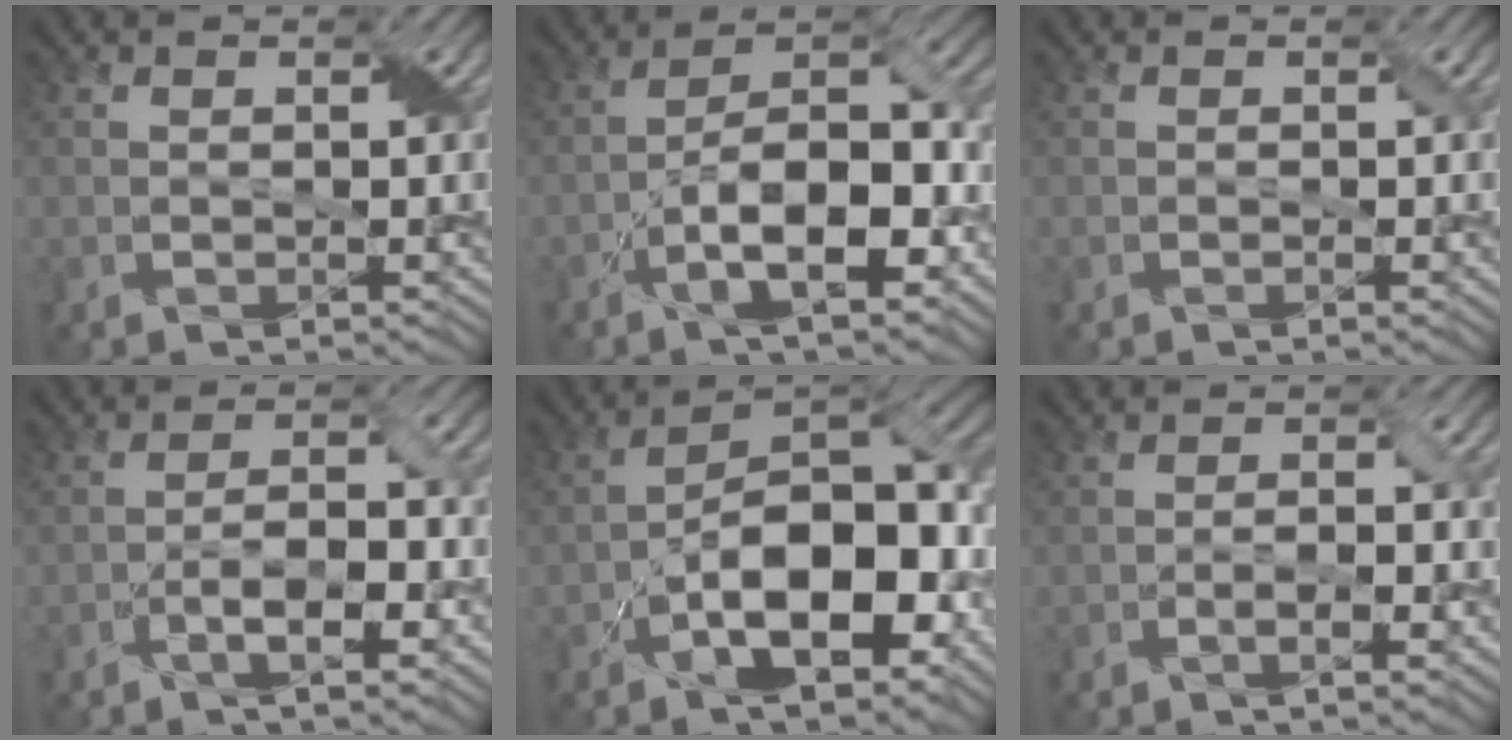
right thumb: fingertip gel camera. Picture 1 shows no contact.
{"total": 11.5, "force": [-5.0, 4.3, 9.4], "torque": [-0.155, 0.008, -0.092]}
{"total": 0.7, "force": [-0.3, 0.0, 0.6], "torque": [-0.012, 0.001, -0.004]}
{"total": 5.9, "force": [-2.9, 1.5, 5.0], "torque": [-0.089, 0.012, -0.054]}
{"total": 15.4, "force": [-5.4, 7.3, 12.5], "torque": [-0.193, -0.011, -0.097]}
{"total": 3.1, "force": [-1.5, 0.4, 2.7], "torque": [-0.051, 0.010, -0.030]}